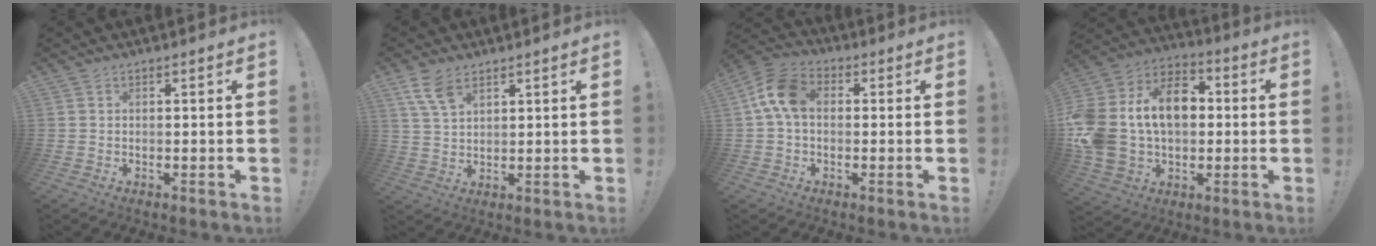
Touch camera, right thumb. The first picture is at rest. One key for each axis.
{"total": 7.3, "fx": 4.6, "fy": 3.6, "fz": 4.4, "tx": -0.078, "ty": -0.017, "tz": 0.087}
{"total": 10.3, "fx": 1.2, "fy": 6.9, "fz": 7.6, "tx": -0.152, "ty": 0.014, "tz": 0.026}
{"total": 22.3, "fx": 2.7, "fy": 16.2, "fz": 15.1, "tx": -0.293, "ty": 0.008, "tz": 0.063}